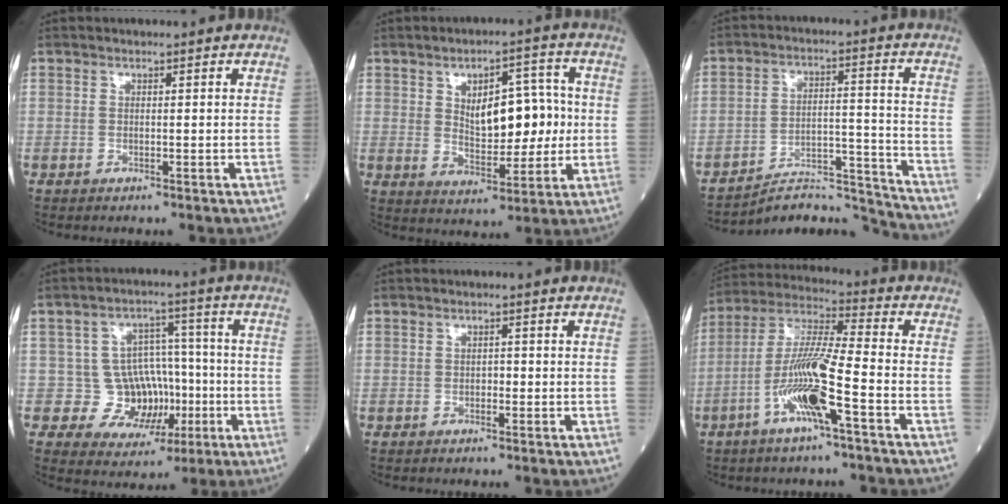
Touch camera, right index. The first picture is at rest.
{"total": 10.0, "force": [1.2, 4.5, 8.8], "torque": [-0.132, 0.014, 0.028]}
{"total": 10.0, "force": [-9.9, 0.2, -0.4], "torque": [0.018, 0.050, -0.159]}
{"total": 8.7, "force": [-1.5, 8.1, 3.0], "torque": [-0.031, 0.030, -0.014]}
{"total": 0.6, "force": [-0.2, 0.4, 0.4], "torque": [-0.003, 0.003, -0.006]}
{"total": 12.1, "force": [-4.6, 0.3, 11.2], "torque": [-0.229, 0.002, -0.093]}